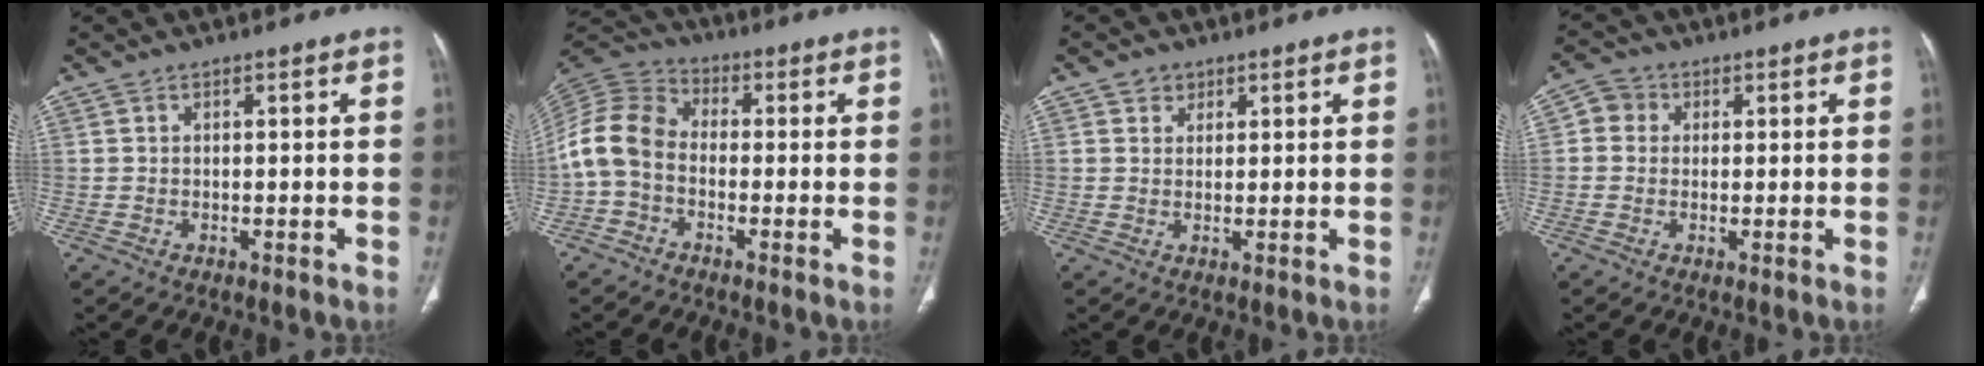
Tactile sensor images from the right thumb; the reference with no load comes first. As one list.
[{"total": 9.6, "force": [-1.9, 7.1, 6.2], "torque": [-0.120, 0.031, -0.055]}, {"total": 2.5, "force": [1.3, 2.0, 0.5], "torque": [0.009, -0.005, 0.016]}, {"total": 4.0, "force": [0.6, 3.7, 1.3], "torque": [-0.005, 0.005, 0.004]}]